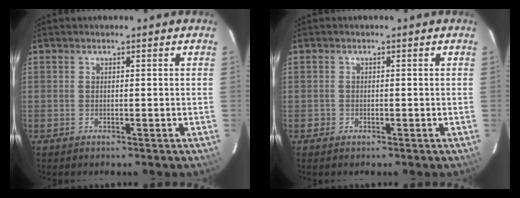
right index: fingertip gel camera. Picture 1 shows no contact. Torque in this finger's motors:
{"motor_torque": [-0.24, 0.01, -0.81, -0.21]}